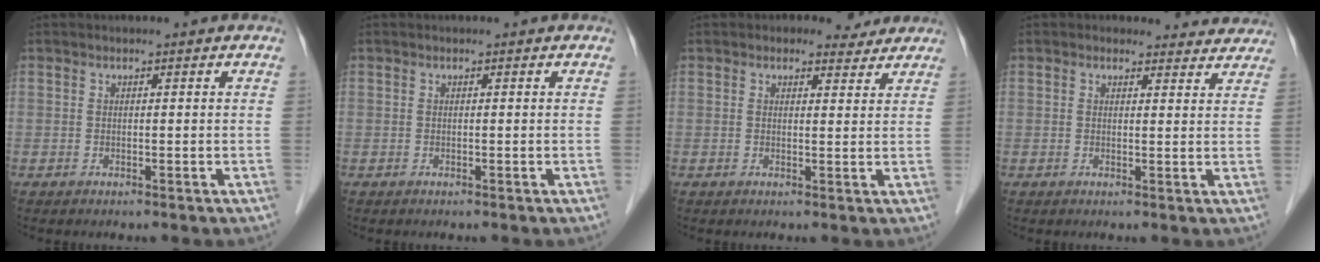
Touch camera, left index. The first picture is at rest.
{"total": 0.0}
{"total": 3.0, "force": [2.5, 1.6, 0.3], "torque": [-0.004, -0.002, 0.025]}
{"total": 5.9, "force": [5.5, 2.2, -0.2], "torque": [0.028, -0.005, 0.037]}